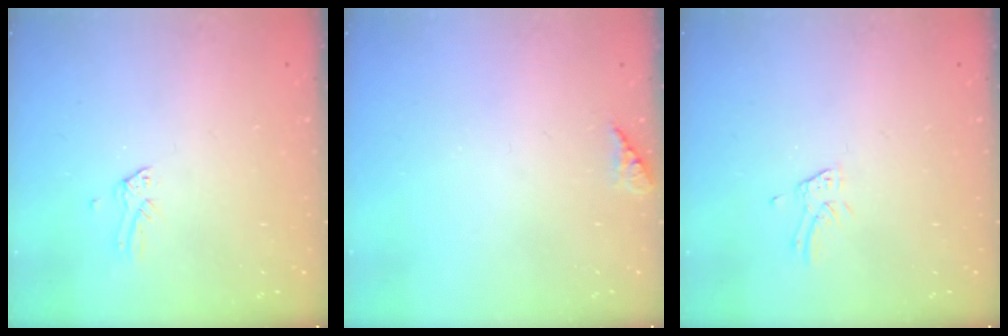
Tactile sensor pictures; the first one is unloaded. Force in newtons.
{"total": 6.0, "press": 6.0, "slide": 0.6}
{"total": 2.4, "press": 2.4, "slide": 0.3}